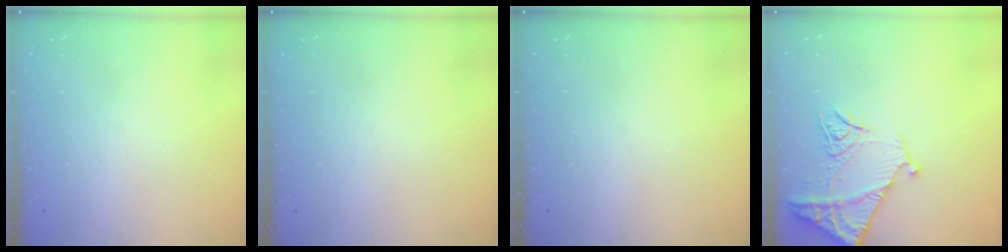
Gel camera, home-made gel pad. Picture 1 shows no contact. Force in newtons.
{"total": 0.0}
{"total": 0.0}
{"total": 11.9, "press": 11.8, "slide": 1.4}